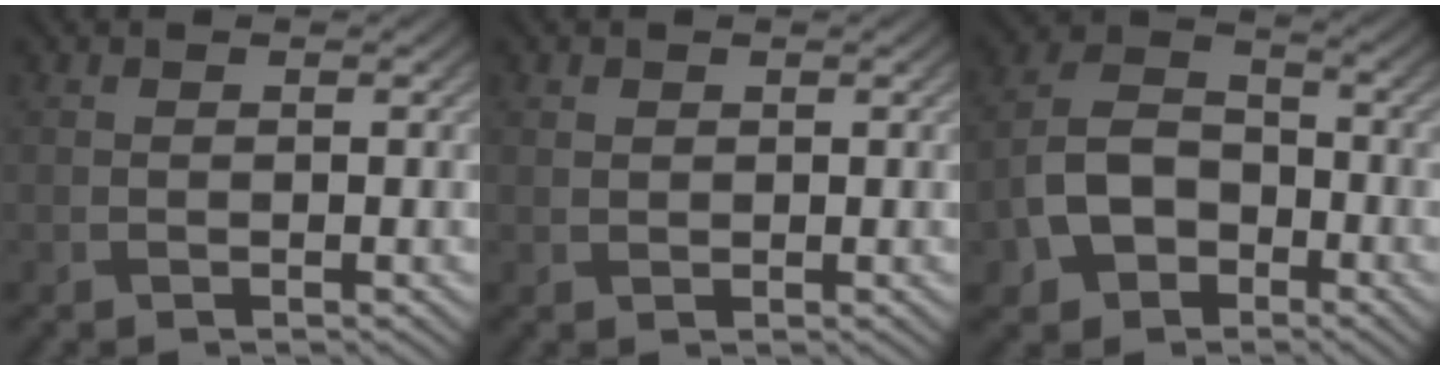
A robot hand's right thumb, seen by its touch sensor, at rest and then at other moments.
{"total": 1.2, "force": [0.6, 0.9, 0.4], "torque": [-0.010, -0.002, 0.014]}
{"total": 8.9, "force": [-3.6, 6.4, 5.1], "torque": [-0.117, -0.006, -0.082]}